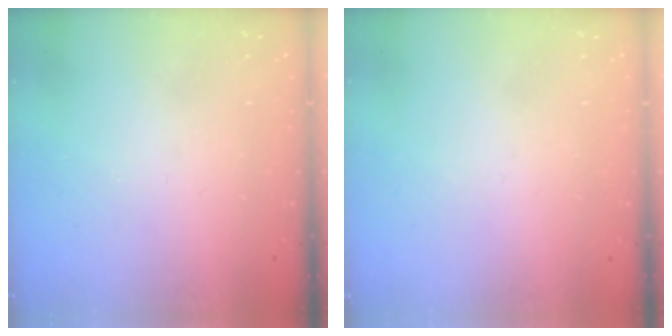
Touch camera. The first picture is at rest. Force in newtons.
{"total": 1.9, "press": 1.9, "slide": 0.1}